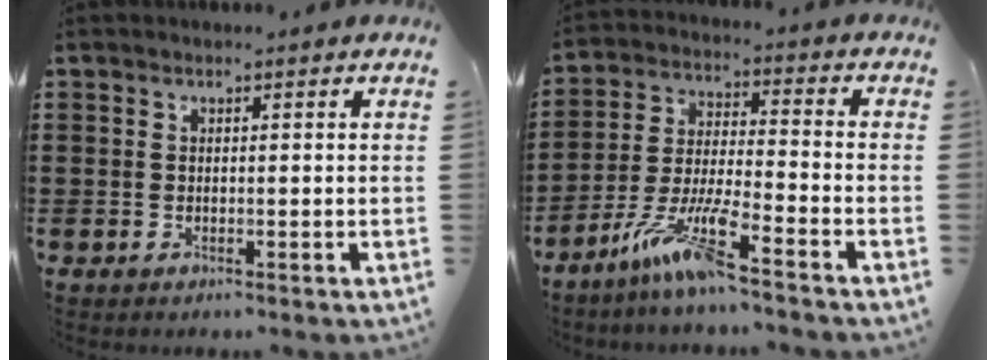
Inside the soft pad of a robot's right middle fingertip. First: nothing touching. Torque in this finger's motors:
{"motor_torque": [1.19, -0.95, 0.26, 0.21]}